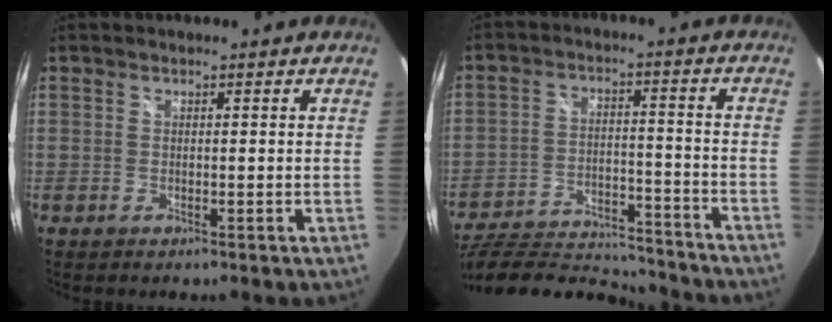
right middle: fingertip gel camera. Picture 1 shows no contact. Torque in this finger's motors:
{"motor_torque": [0.75, -1.39, -0.14, -0.03]}